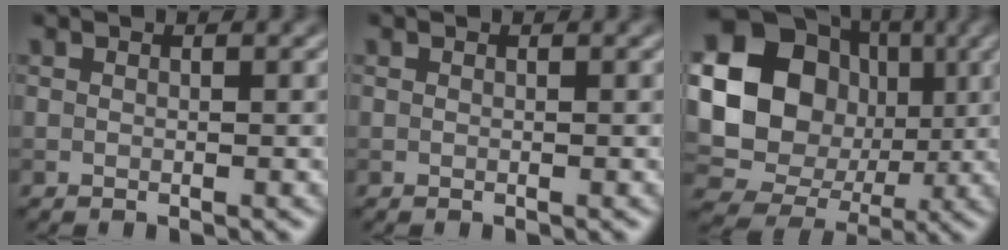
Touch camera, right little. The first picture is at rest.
{"total": 0.0}
{"total": 18.7, "force": [2.1, 16.7, 8.2], "torque": [-0.179, 0.019, 0.016]}